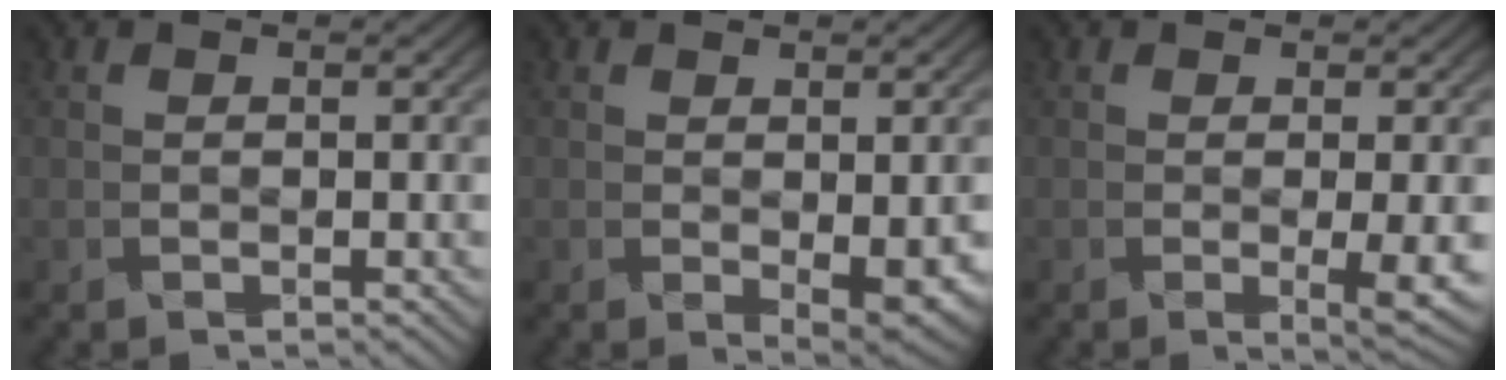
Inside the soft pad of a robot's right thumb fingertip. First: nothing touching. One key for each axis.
{"total": 3.5, "fx": -0.3, "fy": 1.4, "fz": 3.2, "tx": -0.052, "ty": -0.012, "tz": 0.003}
{"total": 3.1, "fx": -0.2, "fy": 0.3, "fz": 3.1, "tx": -0.059, "ty": -0.006, "tz": -0.003}